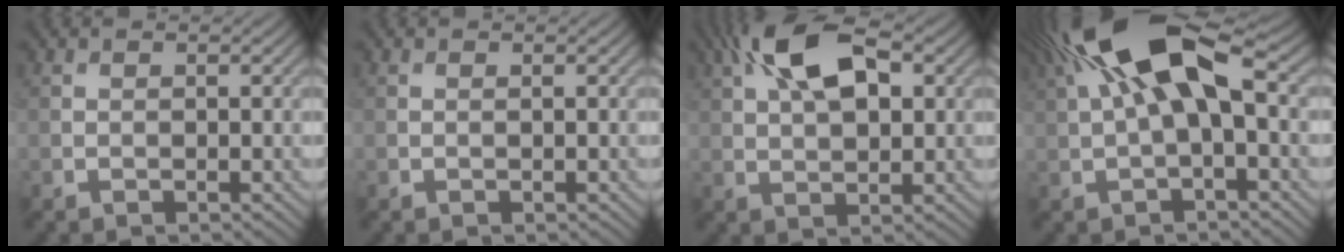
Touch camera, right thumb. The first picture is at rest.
{"total": 0.0}
{"total": 11.7, "force": [4.5, 5.5, 9.2], "torque": [-0.172, 0.026, 0.071]}
{"total": 13.6, "force": [3.7, 5.4, 11.9], "torque": [-0.234, 0.024, 0.061]}